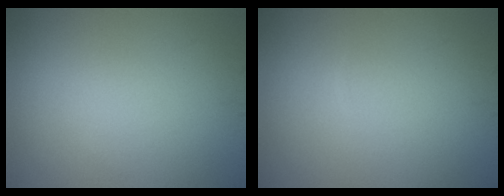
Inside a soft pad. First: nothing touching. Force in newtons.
{"total": 0.0}